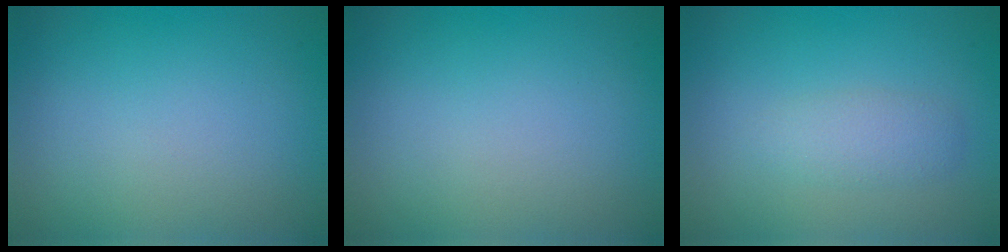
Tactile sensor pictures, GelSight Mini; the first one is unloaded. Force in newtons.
{"total": 0.0}
{"total": 2.1, "press": 2.1, "slide": 0.0}